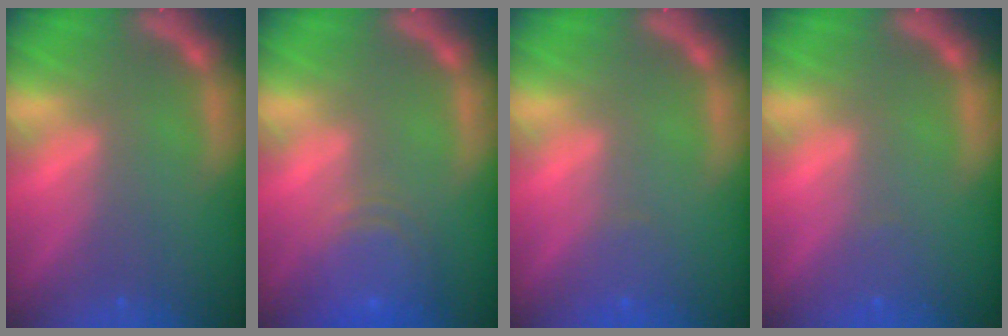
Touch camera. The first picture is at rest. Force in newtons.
{"total": 6.1}
{"total": 1.4}
{"total": 1.0}